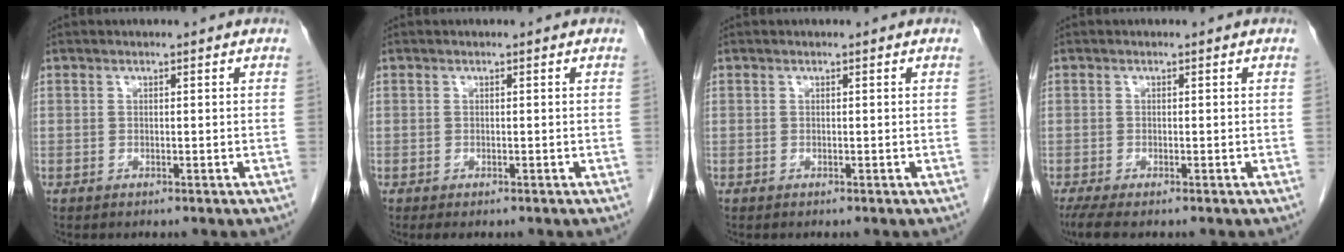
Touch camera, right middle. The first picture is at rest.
{"total": 1.2, "force": [-0.9, 0.5, 0.7], "torque": [-0.007, -0.001, -0.010]}
{"total": 0.0}
{"total": 3.3, "force": [-2.5, 0.2, 2.1], "torque": [-0.039, -0.011, -0.044]}